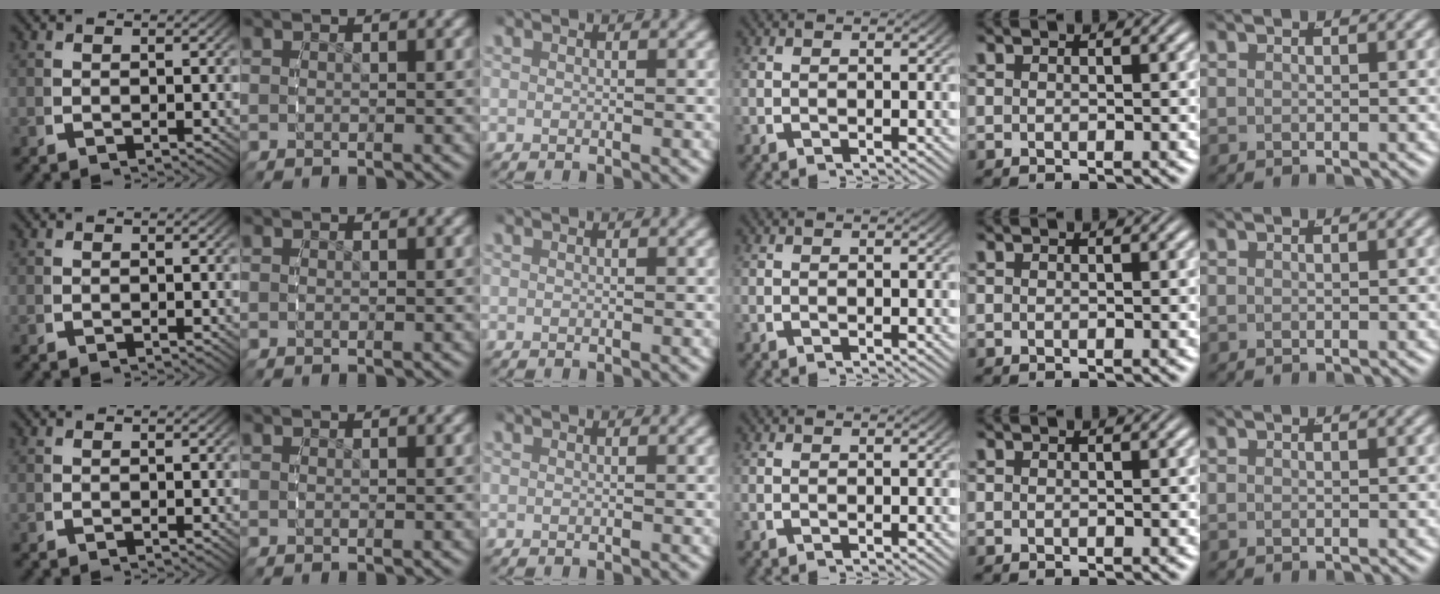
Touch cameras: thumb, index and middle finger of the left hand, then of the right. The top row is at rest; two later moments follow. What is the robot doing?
{"motion": "reach", "object": "backpack"}